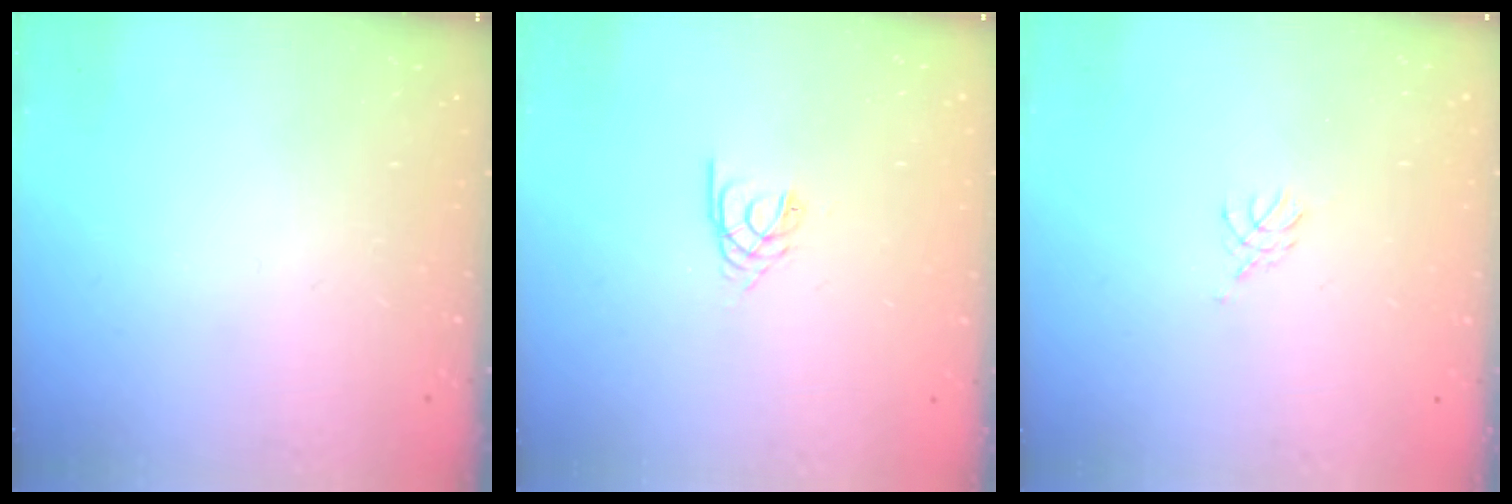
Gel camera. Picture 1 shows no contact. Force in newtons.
{"total": 2.2, "press": 2.1, "slide": 0.4}
{"total": 3.8, "press": 3.8, "slide": 0.6}